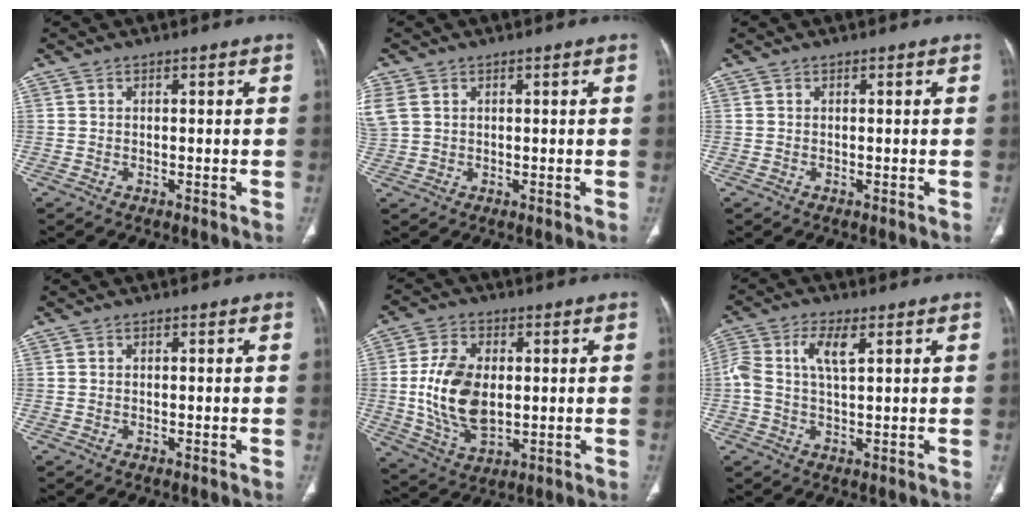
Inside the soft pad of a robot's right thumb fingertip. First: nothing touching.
{"total": 5.4, "force": [1.6, 4.1, 3.1], "torque": [-0.099, 0.014, 0.046]}
{"total": 0.0}
{"total": 0.0}
{"total": 13.5, "force": [0.3, 8.3, 10.6], "torque": [-0.197, -0.007, 0.015]}
{"total": 6.9, "force": [1.7, 3.0, 6.0], "torque": [-0.138, 0.015, 0.032]}